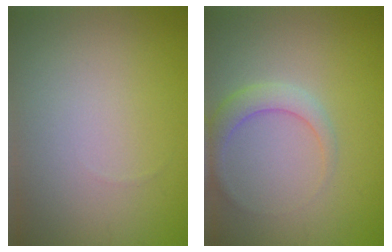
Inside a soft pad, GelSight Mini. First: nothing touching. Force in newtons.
{"total": 2.5, "press": 2.5, "slide": 0.1}